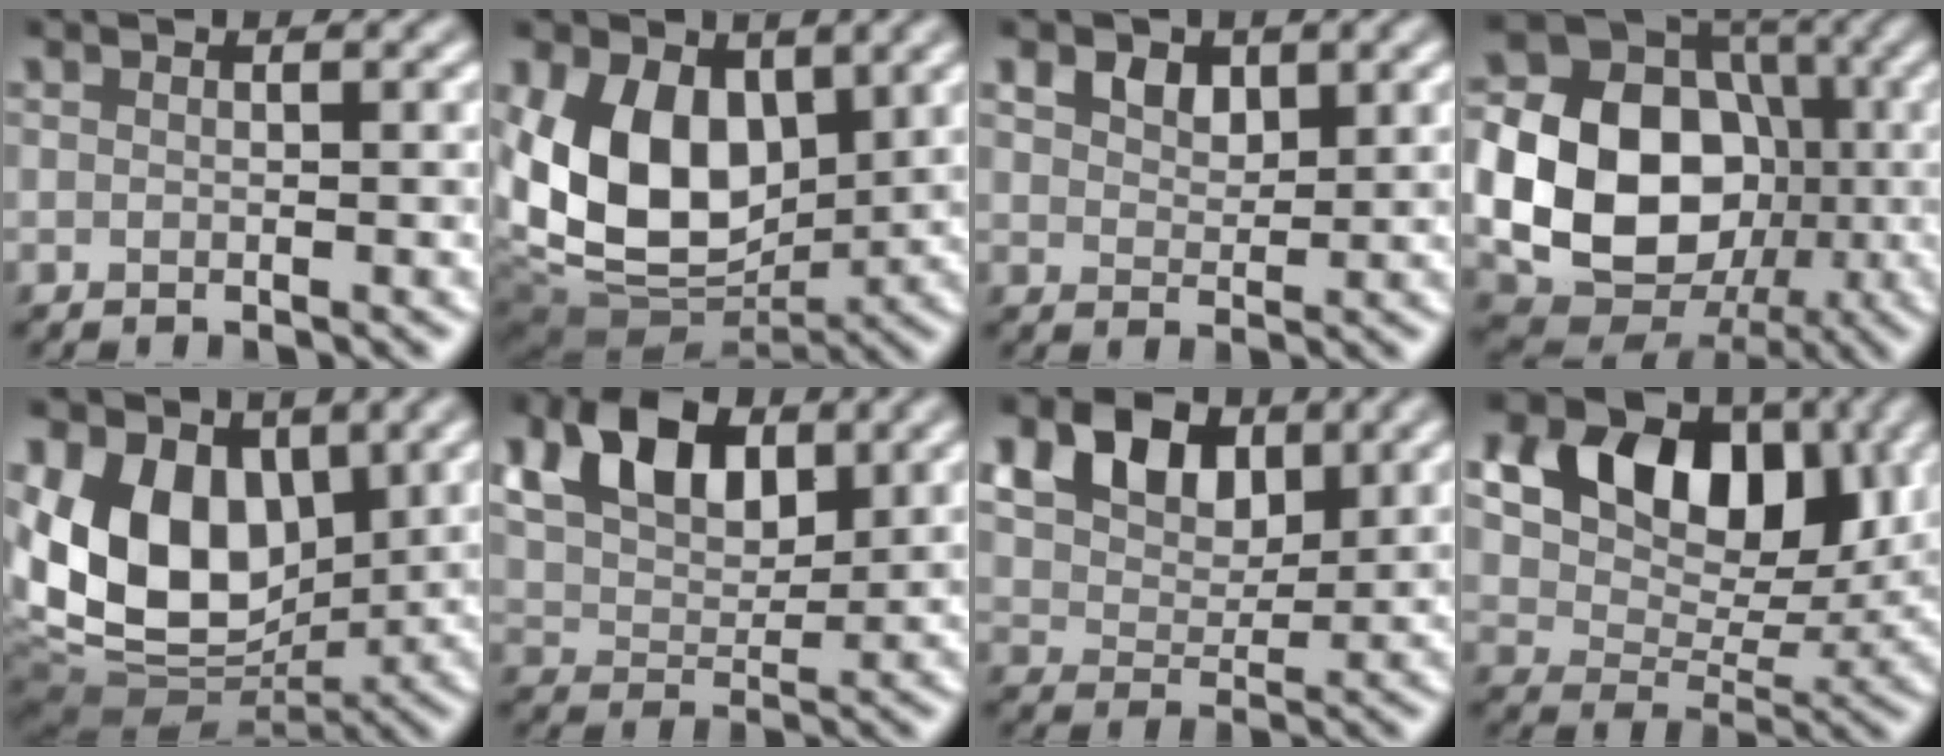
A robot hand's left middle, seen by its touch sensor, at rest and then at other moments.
{"total": 10.0, "force": [1.7, 6.6, 7.2], "torque": [-0.153, -0.021, 0.033]}
{"total": 2.7, "force": [1.6, 1.7, 1.2], "torque": [-0.030, -0.002, 0.030]}
{"total": 18.7, "force": [-1.8, 16.1, 9.4], "torque": [-0.188, 0.003, -0.056]}
{"total": 11.4, "force": [1.7, 7.7, 8.3], "torque": [-0.159, -0.011, 0.022]}
{"total": 7.3, "force": [3.2, 4.5, 4.7], "torque": [-0.099, 0.003, 0.055]}
{"total": 8.4, "force": [4.0, 5.7, 4.7], "torque": [-0.102, 0.019, 0.067]}
{"total": 13.3, "force": [5.1, 9.0, 8.5], "torque": [-0.138, 0.024, 0.082]}